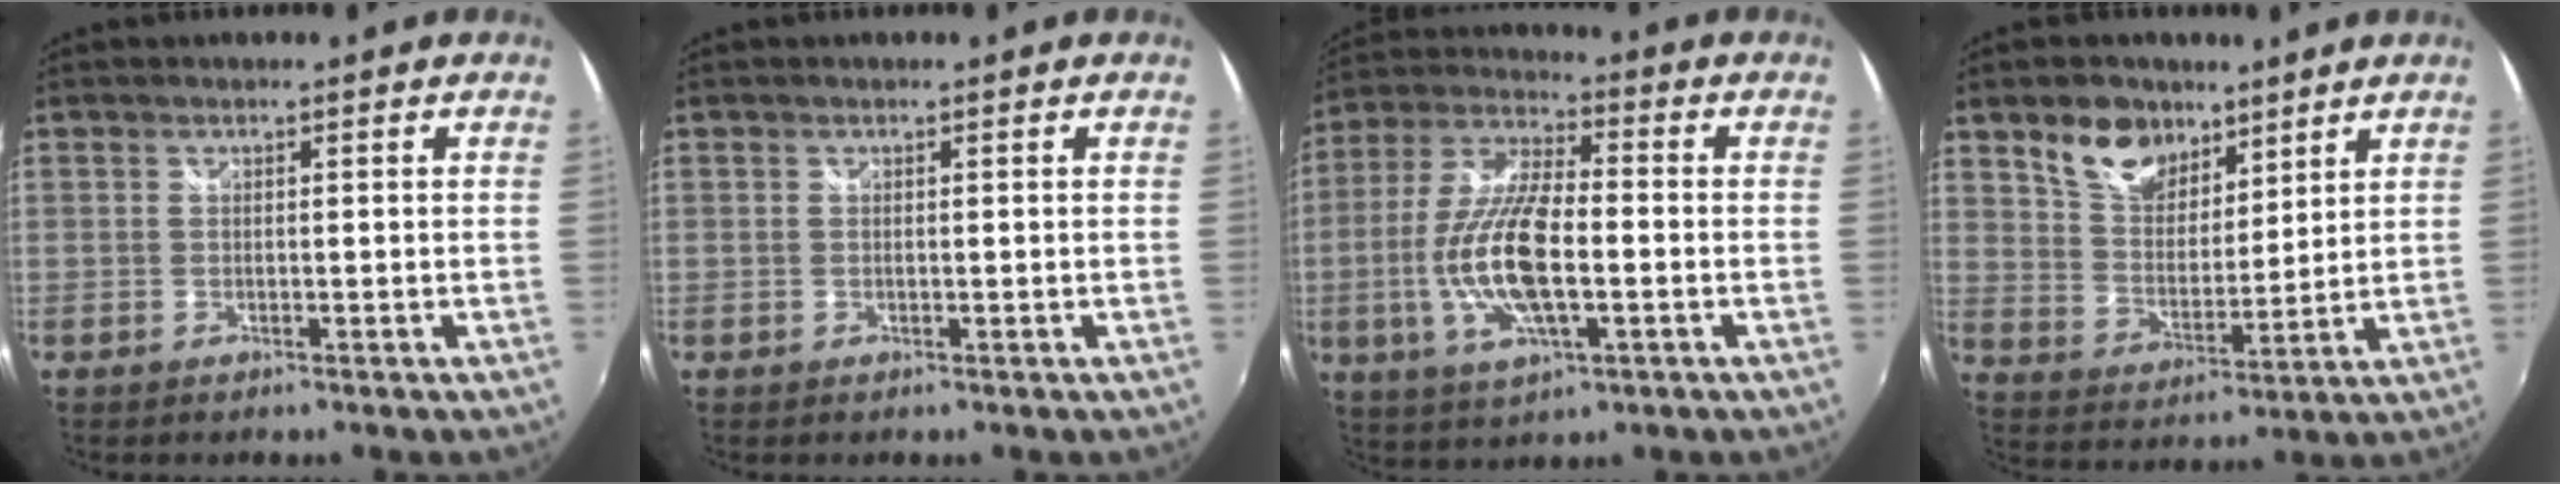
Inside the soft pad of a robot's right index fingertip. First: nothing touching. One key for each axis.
{"total": 0.0}
{"total": 15.3, "fx": -3.0, "fy": 5.4, "fz": 14.0, "tx": -0.288, "ty": -0.004, "tz": -0.057}
{"total": 10.3, "fx": 7.0, "fy": 6.1, "fz": 4.5, "tx": -0.082, "ty": 0.014, "tz": 0.134}